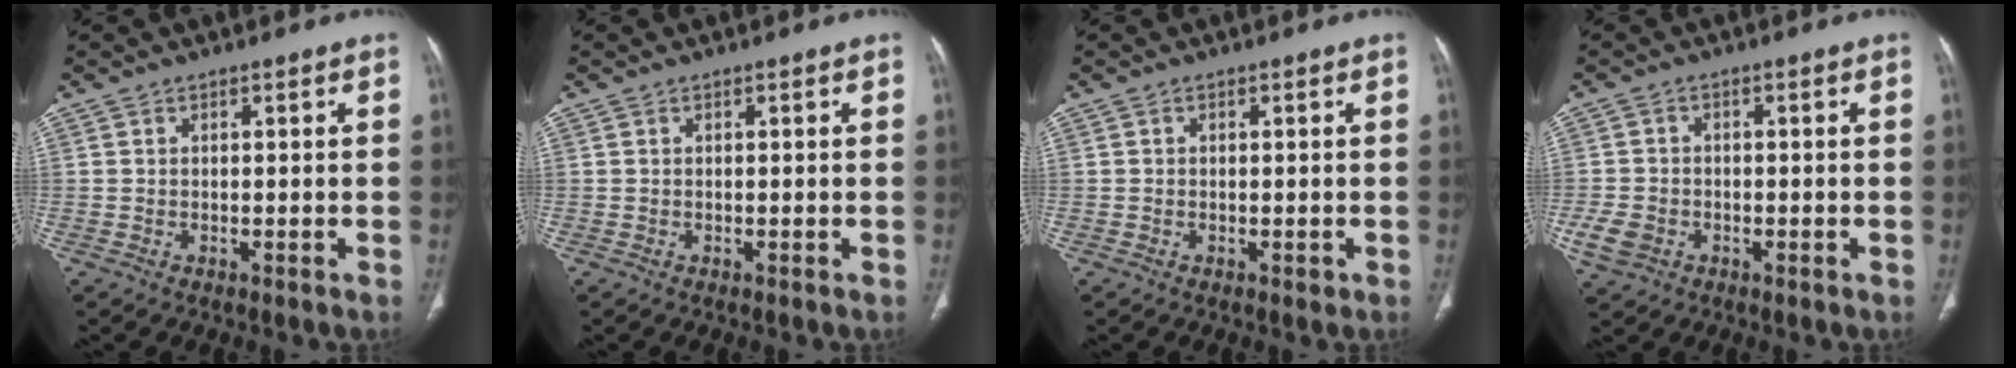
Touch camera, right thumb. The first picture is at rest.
{"total": 0.0}
{"total": 0.8, "force": [-0.2, 0.6, 0.5], "torque": [-0.005, 0.000, -0.002]}
{"total": 5.2, "force": [-1.8, 4.1, 2.6], "torque": [-0.054, 0.008, -0.028]}